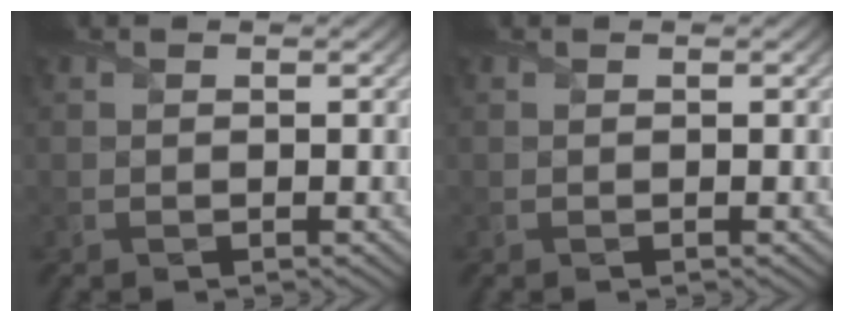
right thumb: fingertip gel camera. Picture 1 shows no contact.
{"total": 0.0}